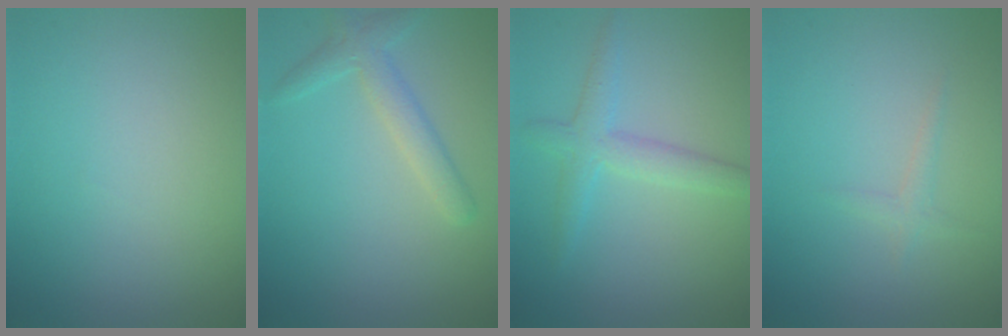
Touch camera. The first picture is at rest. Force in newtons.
{"total": 2.4, "press": 2.4, "slide": 0.2}
{"total": 2.7, "press": 2.7, "slide": 0.2}
{"total": 0.8, "press": 0.8, "slide": 0.1}